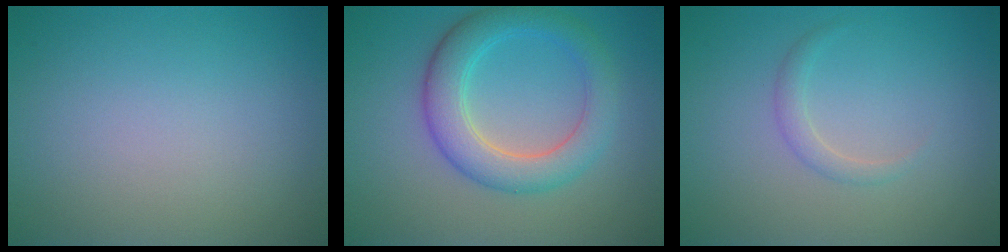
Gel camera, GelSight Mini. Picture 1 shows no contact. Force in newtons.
{"total": 5.1, "press": 5.1, "slide": 0.3}
{"total": 0.7, "press": 0.7, "slide": 0.1}